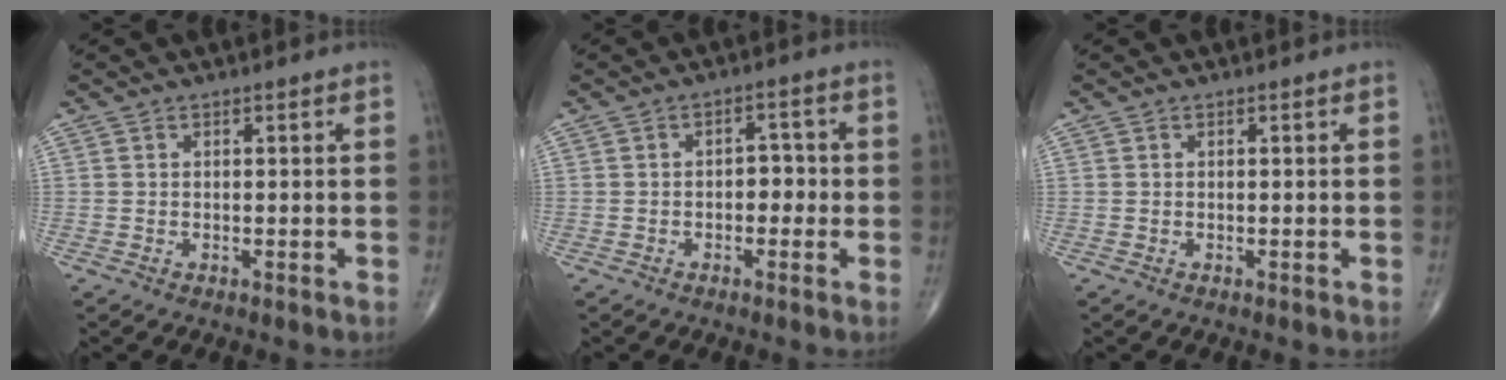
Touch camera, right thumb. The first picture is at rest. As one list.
[{"total": 3.6, "force": [-0.6, 2.4, 2.6], "torque": [-0.017, 0.013, -0.015]}, {"total": 0.0}]